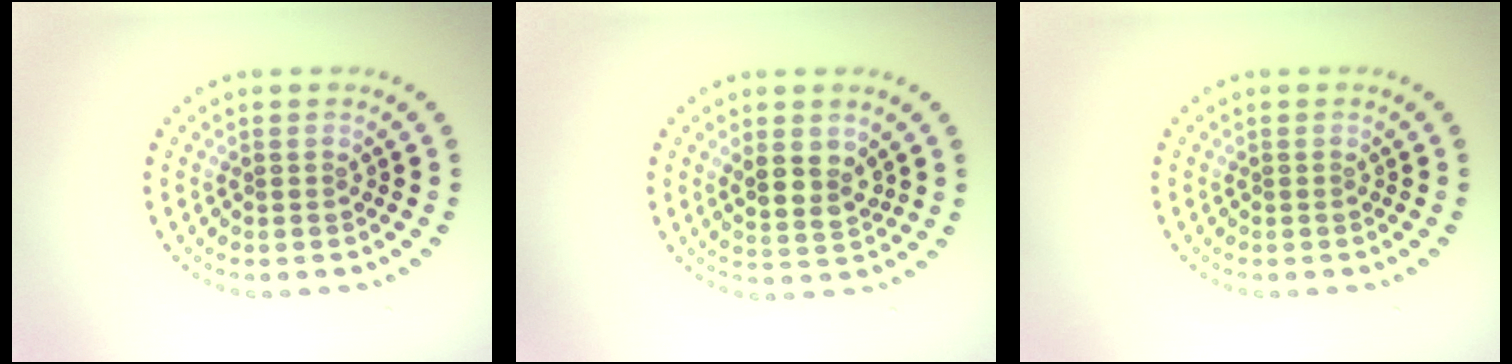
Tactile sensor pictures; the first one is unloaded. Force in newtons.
{"total": 2.9, "press": 2.6, "slide": 1.2}
{"total": 0.0}